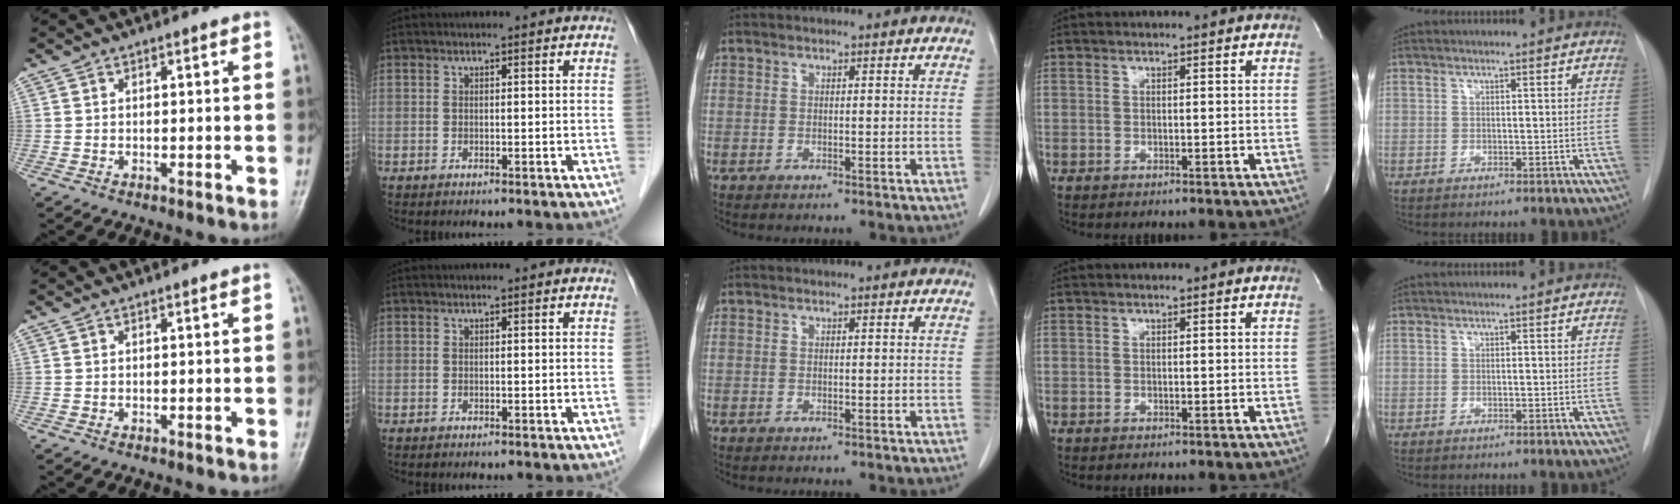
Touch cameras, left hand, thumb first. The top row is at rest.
{}